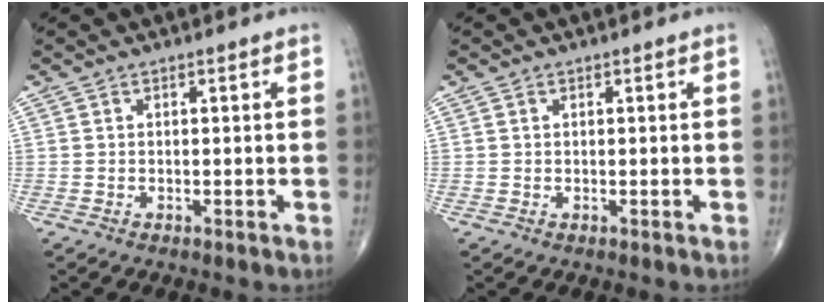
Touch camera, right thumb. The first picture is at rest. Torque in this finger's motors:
{"motor_torque": [-0.31, 0.08, -0.39, -0.10, 0.01]}